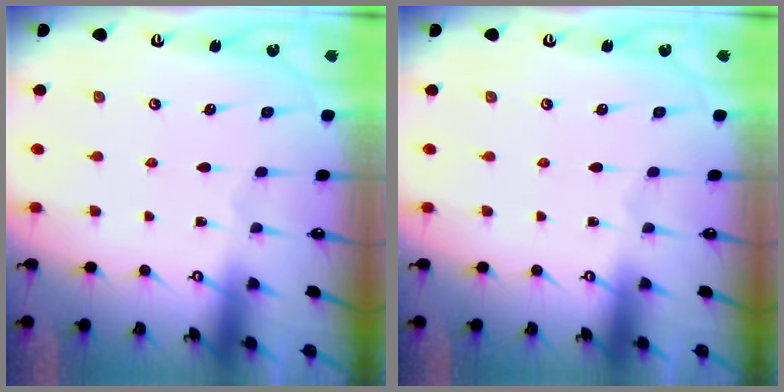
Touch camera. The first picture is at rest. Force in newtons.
{"total": 0.0}